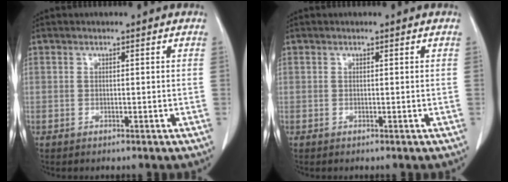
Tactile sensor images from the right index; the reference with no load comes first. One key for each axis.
{"total": 0.0}